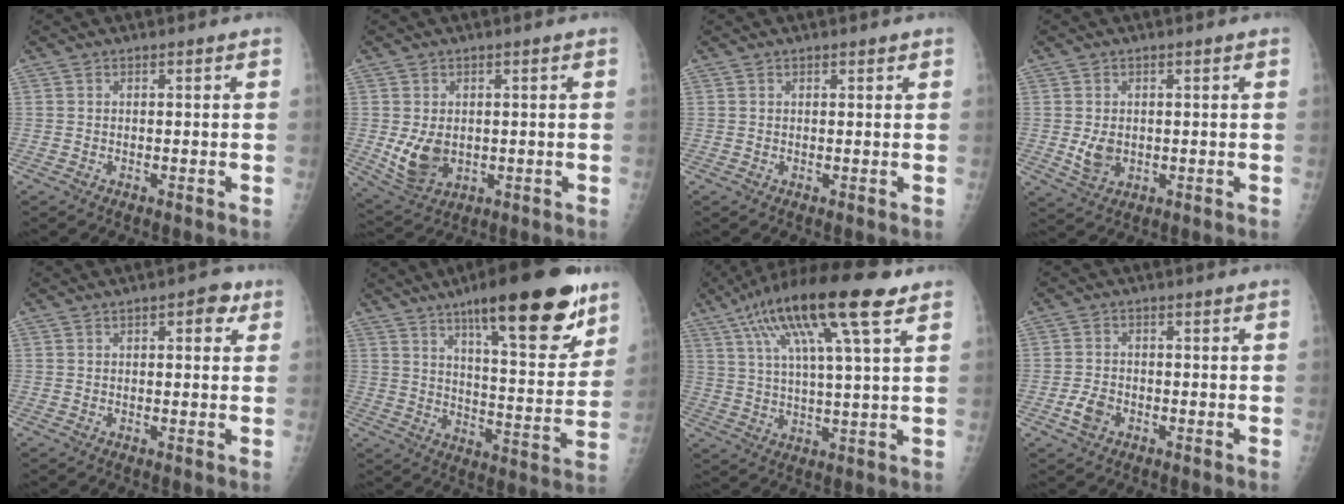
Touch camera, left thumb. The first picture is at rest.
{"total": 7.3, "force": [-0.3, 5.2, 5.0], "torque": [-0.080, -0.012, 0.013]}
{"total": 0.8, "force": [0.6, 0.3, 0.4], "torque": [-0.003, -0.002, 0.008]}
{"total": 4.1, "force": [-0.1, 3.0, 2.7], "torque": [-0.040, -0.007, 0.008]}
{"total": 4.1, "force": [1.8, 1.9, 3.1], "torque": [-0.024, 0.001, 0.016]}
{"total": 22.7, "force": [13.9, 5.9, 17.0], "torque": [-0.216, -0.060, 0.208]}
{"total": 19.2, "force": [9.6, 3.7, 16.1], "torque": [-0.288, 0.002, 0.163]}
{"total": 3.5, "force": [-1.6, 2.4, 2.0], "torque": [-0.037, 0.008, -0.028]}